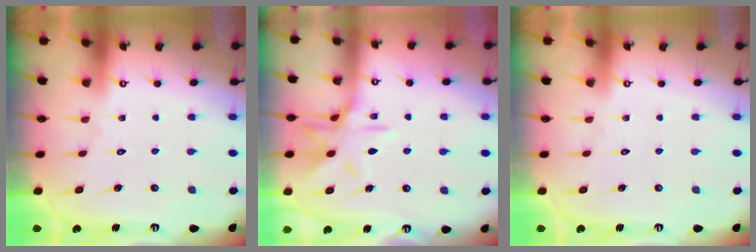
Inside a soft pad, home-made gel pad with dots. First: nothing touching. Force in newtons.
{"total": 11.3, "press": 11.3, "slide": 0.8}
{"total": 0.0}